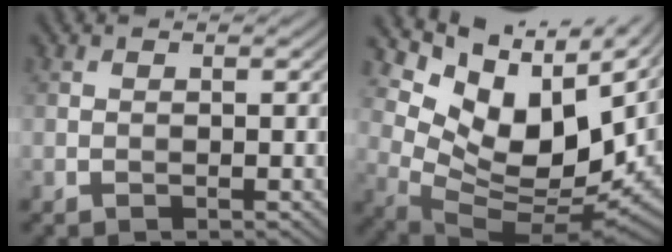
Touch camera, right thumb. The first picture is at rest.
{"total": 14.0, "force": [7.3, 7.1, 9.7], "torque": [-0.200, 0.010, 0.145]}